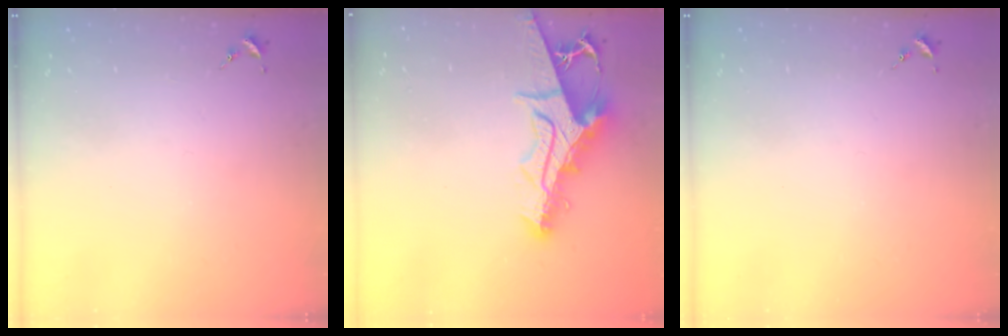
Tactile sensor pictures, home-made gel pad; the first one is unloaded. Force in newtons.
{"total": 15.2, "press": 15.2, "slide": 1.3}
{"total": 0.0}